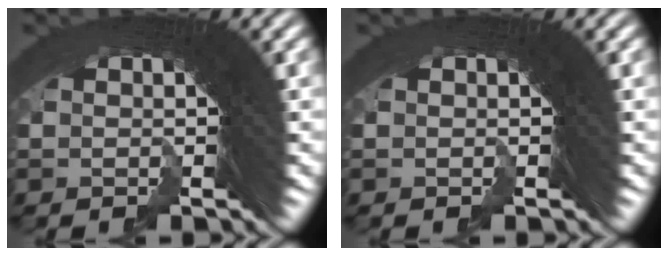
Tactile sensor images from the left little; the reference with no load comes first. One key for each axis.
{"total": 0.0}